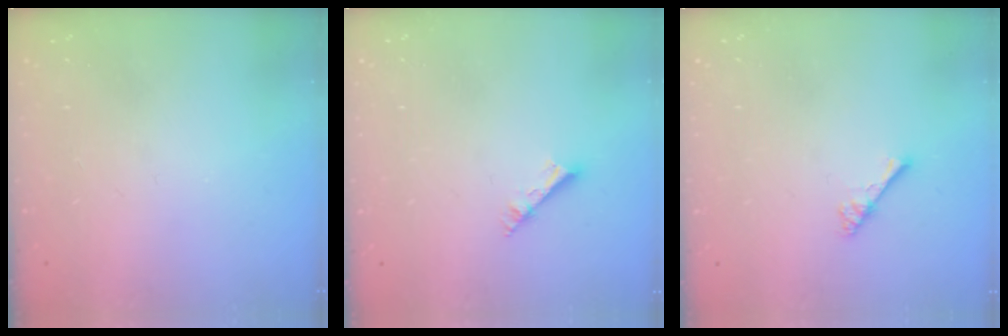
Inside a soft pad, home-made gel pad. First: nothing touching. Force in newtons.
{"total": 3.0, "press": 3.0, "slide": 0.4}
{"total": 2.8, "press": 2.8, "slide": 0.4}